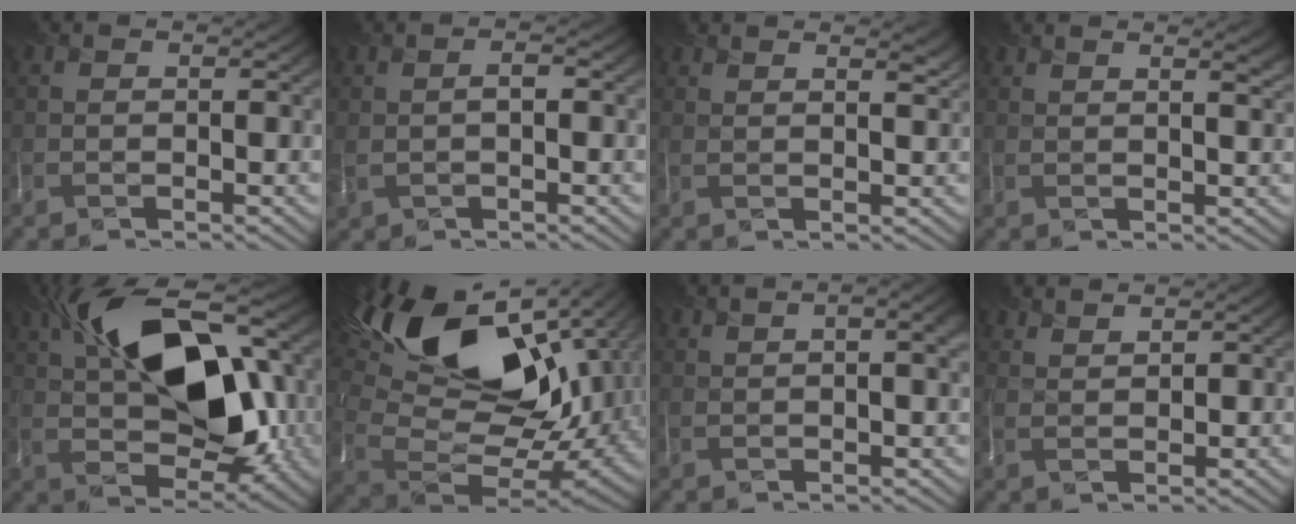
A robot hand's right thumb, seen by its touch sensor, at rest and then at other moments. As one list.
[{"total": 2.3, "force": [-0.4, 1.4, 1.7], "torque": [-0.045, 0.001, -0.007]}, {"total": 4.1, "force": [3.3, 1.3, 2.1], "torque": [-0.023, 0.007, 0.044]}, {"total": 4.6, "force": [3.2, 1.6, 2.9], "torque": [-0.026, 0.016, 0.039]}, {"total": 15.5, "force": [3.3, 8.3, 12.6], "torque": [-0.196, 0.027, 0.048]}, {"total": 19.9, "force": [7.3, 11.3, 14.7], "torque": [-0.280, 0.011, 0.149]}, {"total": 3.5, "force": [1.5, 1.0, 3.0], "torque": [-0.035, 0.018, 0.017]}, {"total": 2.6, "force": [2.6, 0.5, 0.2], "torque": [-0.005, 0.003, 0.051]}]